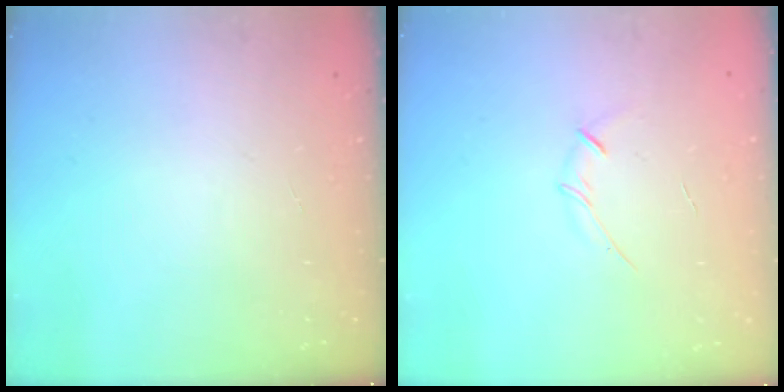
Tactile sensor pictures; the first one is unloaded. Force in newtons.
{"total": 3.5, "press": 3.4, "slide": 0.8}